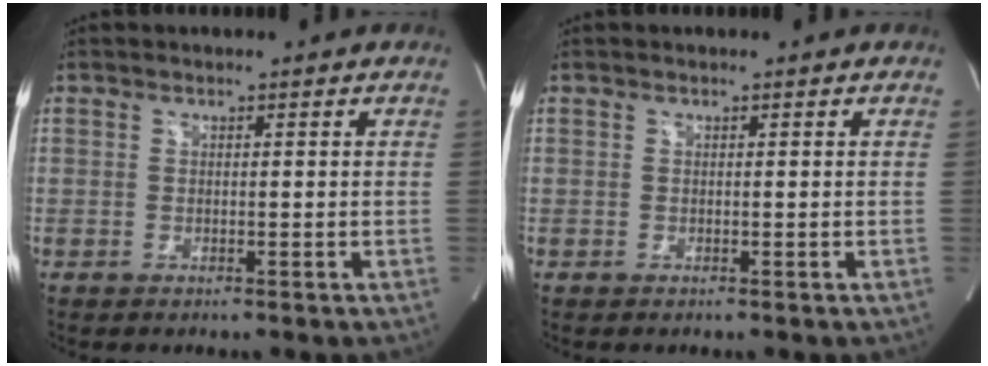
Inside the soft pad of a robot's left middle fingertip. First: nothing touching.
{"total": 0.0}